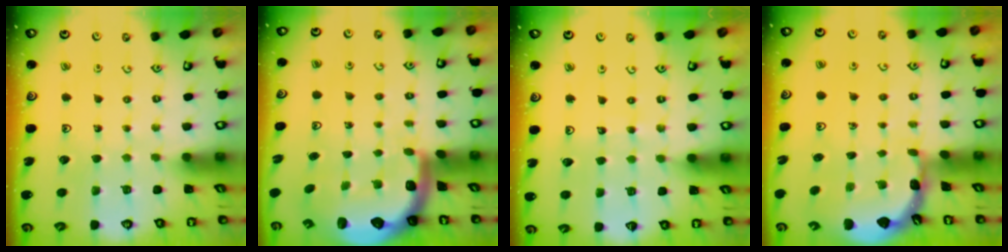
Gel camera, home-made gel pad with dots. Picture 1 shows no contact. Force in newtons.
{"total": 2.8, "press": 2.4, "slide": 1.4}
{"total": 4.9, "press": 4.8, "slide": 0.7}
{"total": 1.6, "press": 1.6, "slide": 0.1}